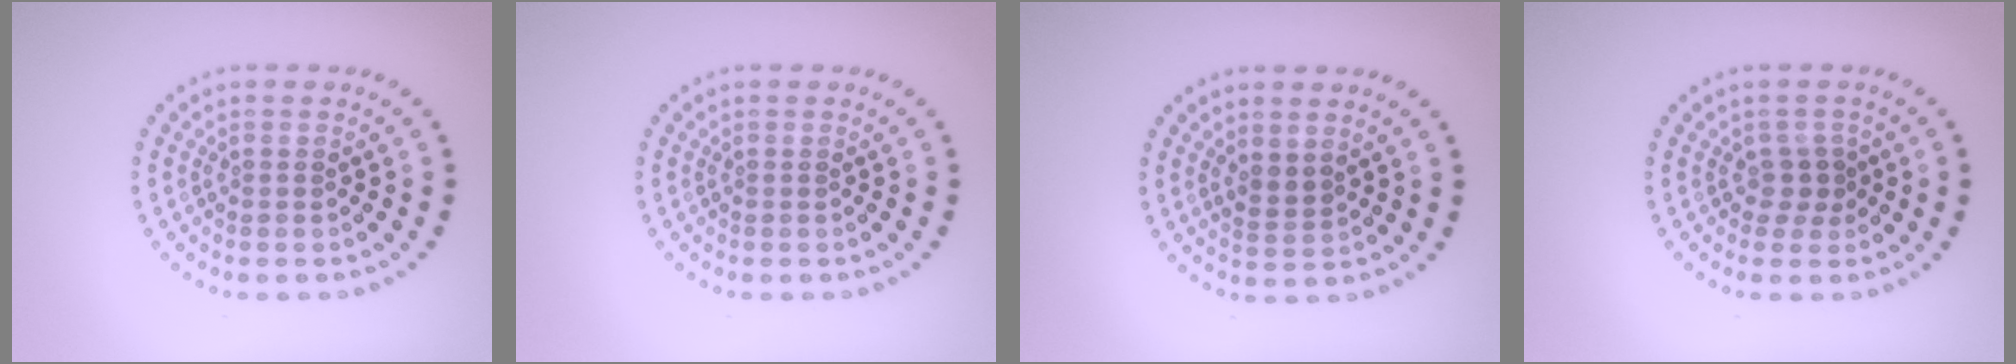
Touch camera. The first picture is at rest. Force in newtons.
{"total": 0.0}
{"total": 1.5, "press": 1.3, "slide": 0.8}
{"total": 1.8, "press": 1.5, "slide": 1.0}